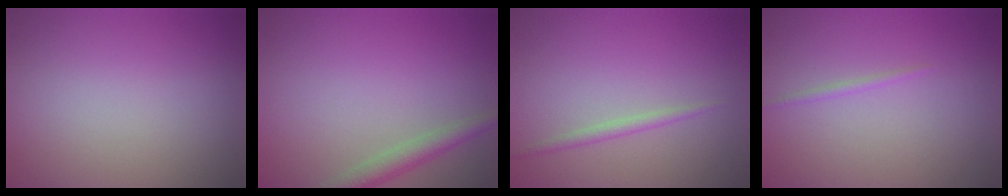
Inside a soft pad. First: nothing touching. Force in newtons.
{"total": 2.3, "press": 2.3, "slide": 0.1}
{"total": 1.0, "press": 1.0, "slide": 0.0}
{"total": 0.6, "press": 0.6, "slide": 0.1}